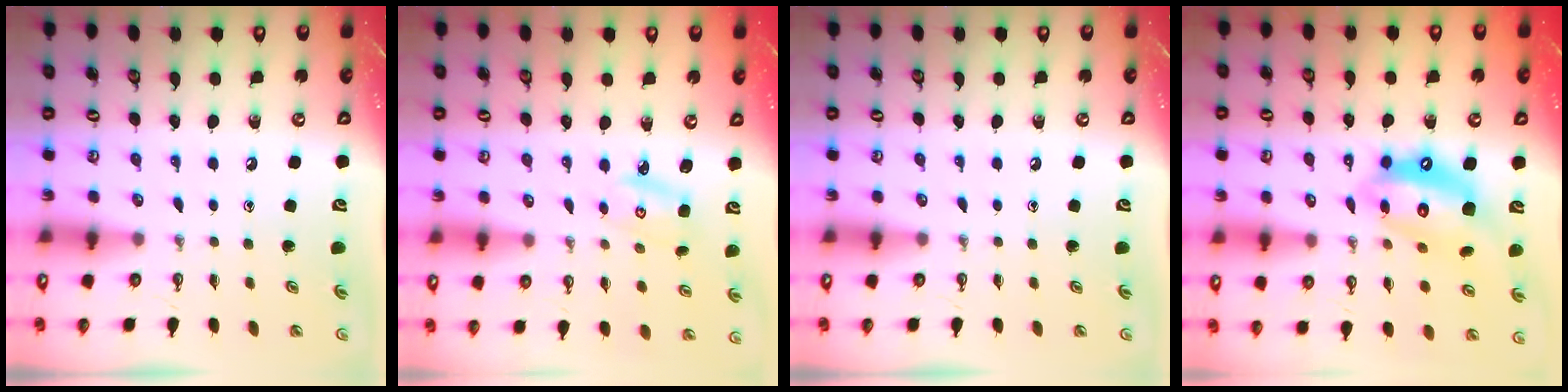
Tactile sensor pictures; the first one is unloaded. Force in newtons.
{"total": 2.9, "press": 2.9, "slide": 0.4}
{"total": 0.0}
{"total": 14.4, "press": 14.3, "slide": 1.7}